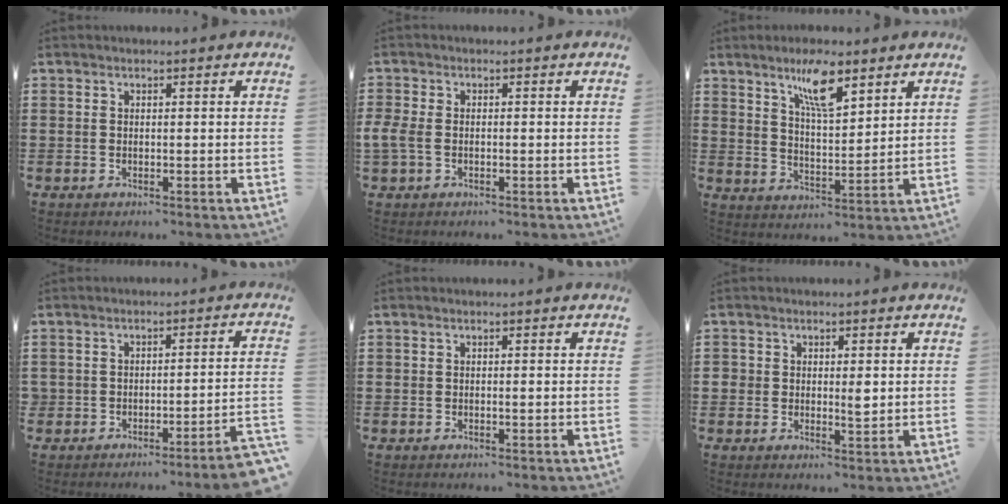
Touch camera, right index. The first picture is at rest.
{"total": 2.3, "force": [-0.9, 1.2, 1.7], "torque": [-0.048, -0.006, -0.021]}
{"total": 7.6, "force": [4.9, 1.9, 5.4], "torque": [-0.103, -0.008, 0.082]}
{"total": 3.2, "force": [-3.1, 0.0, 1.0], "torque": [-0.022, -0.004, -0.066]}
{"total": 0.5, "force": [-0.1, 0.1, 0.5], "torque": [-0.010, -0.004, -0.001]}
{"total": 2.7, "force": [0.2, 1.8, 2.0], "torque": [-0.035, 0.005, 0.002]}